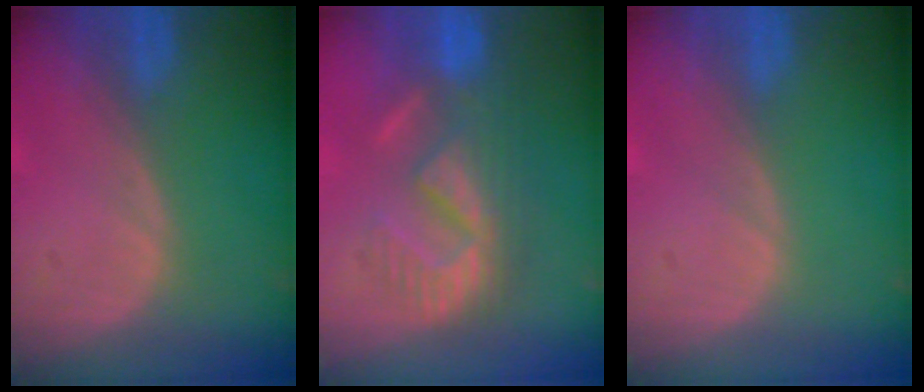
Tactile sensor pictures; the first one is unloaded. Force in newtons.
{"total": 8.9, "press": 8.7, "slide": 1.9}
{"total": 0.0}